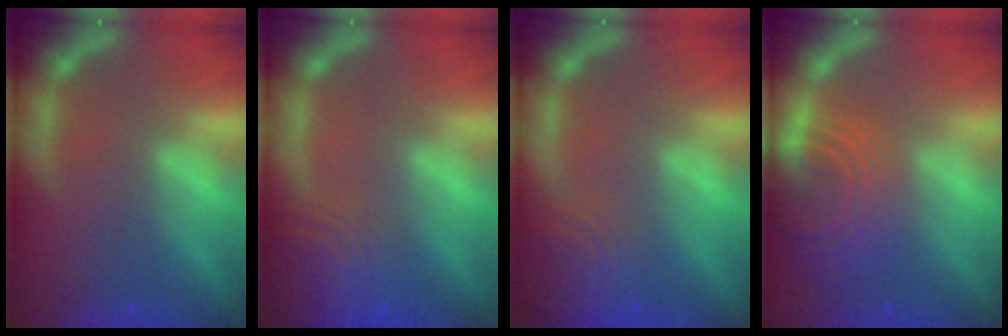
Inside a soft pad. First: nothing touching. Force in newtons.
{"total": 8.0}
{"total": 5.6}
{"total": 9.0}